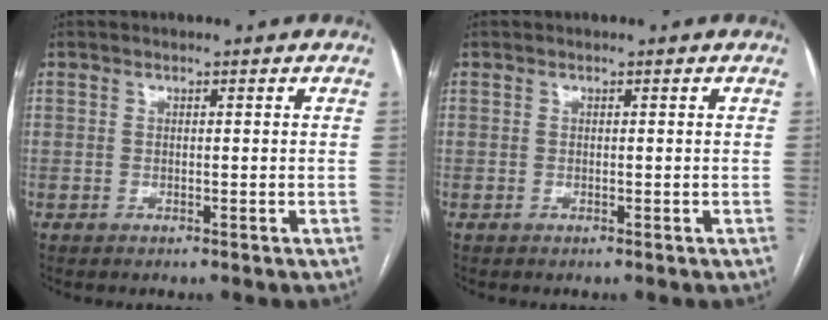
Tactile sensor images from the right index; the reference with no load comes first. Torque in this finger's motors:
{"motor_torque": [0.00, 0.00, 0.00, 0.00]}